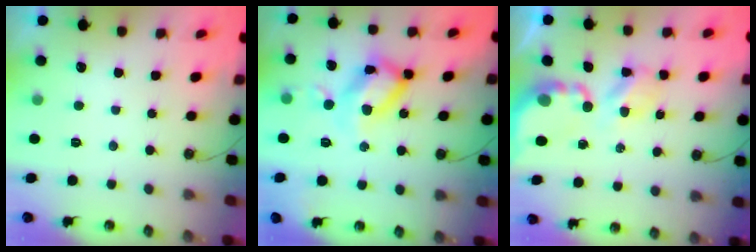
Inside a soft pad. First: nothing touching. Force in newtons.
{"total": 17.1, "press": 17.1, "slide": 1.7}
{"total": 5.8, "press": 5.8, "slide": 0.4}